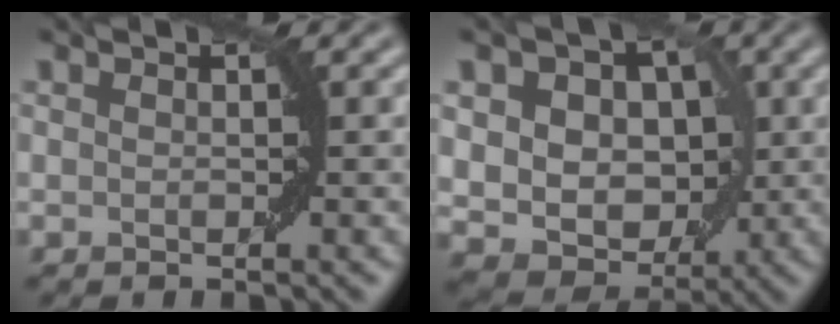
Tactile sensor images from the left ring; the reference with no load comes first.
{"total": 9.9, "force": [2.0, 7.8, 5.8], "torque": [-0.052, 0.027, 0.013]}